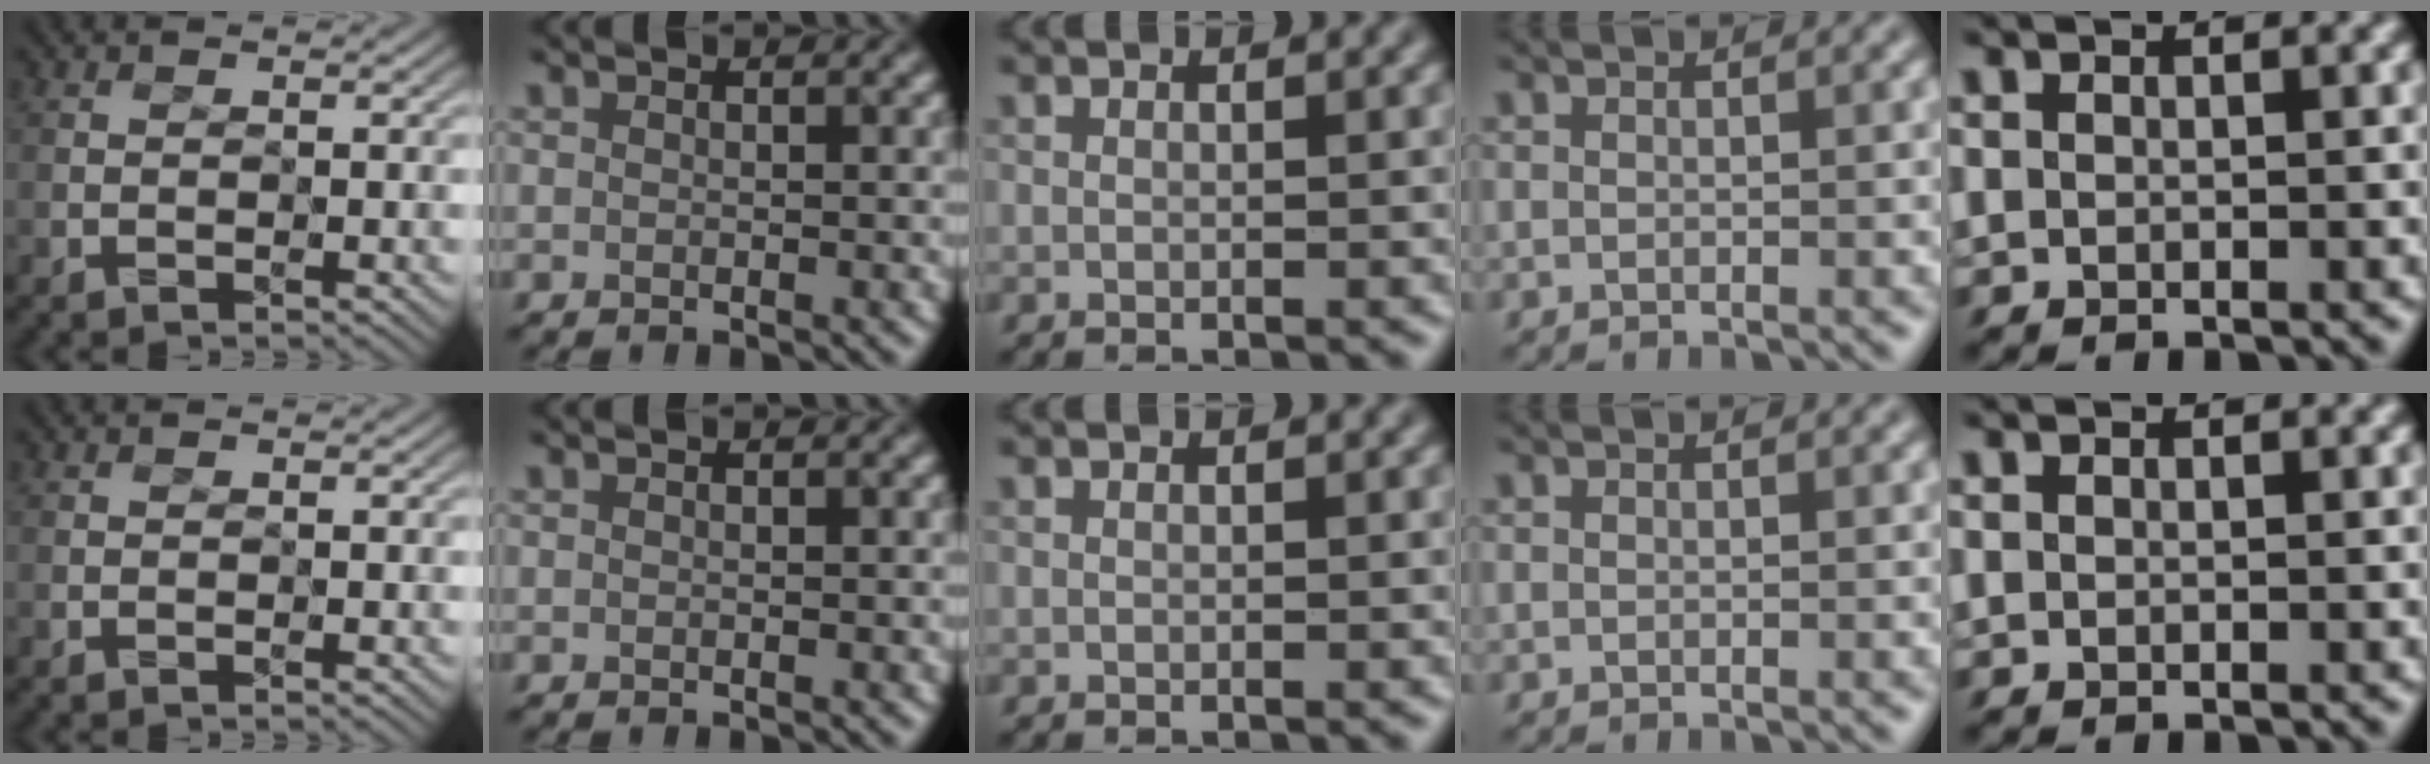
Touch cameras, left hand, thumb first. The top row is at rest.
{}